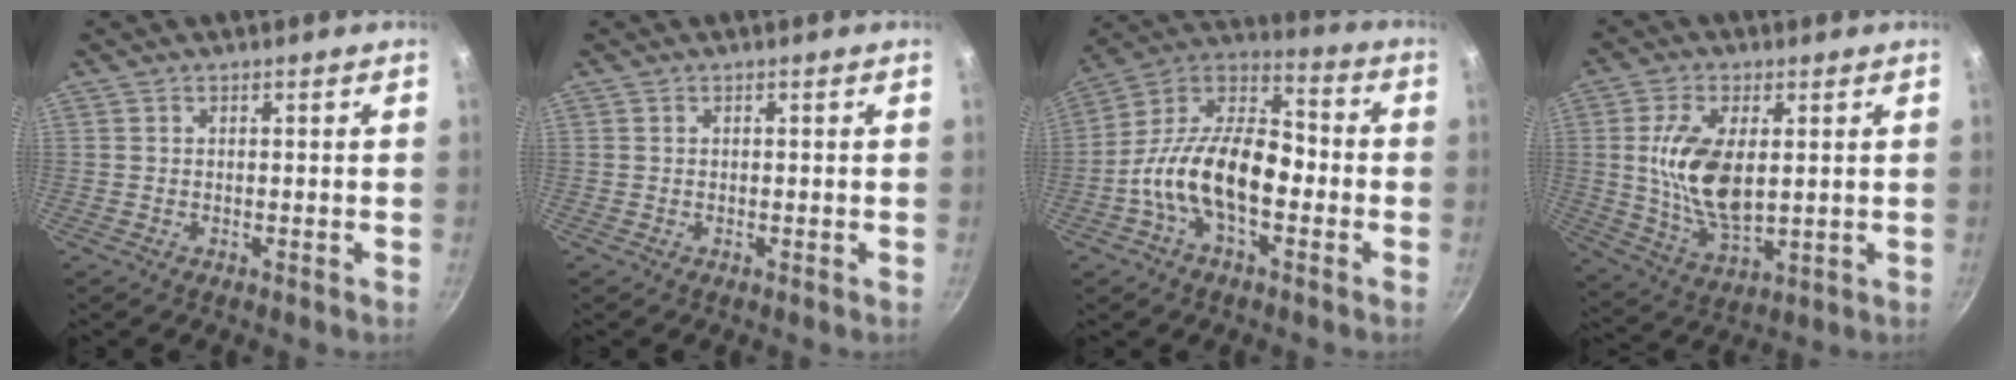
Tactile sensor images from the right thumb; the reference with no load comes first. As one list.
[{"total": 0.0}, {"total": 18.1, "force": [-4.3, 10.0, 14.5], "torque": [-0.229, 0.055, -0.100]}, {"total": 13.4, "force": [1.8, 6.9, 11.3], "torque": [-0.209, -0.011, 0.041]}]